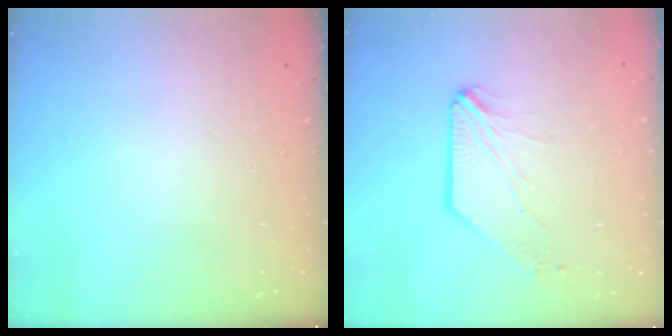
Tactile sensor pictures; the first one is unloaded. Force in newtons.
{"total": 1.5, "press": 1.5, "slide": 0.2}